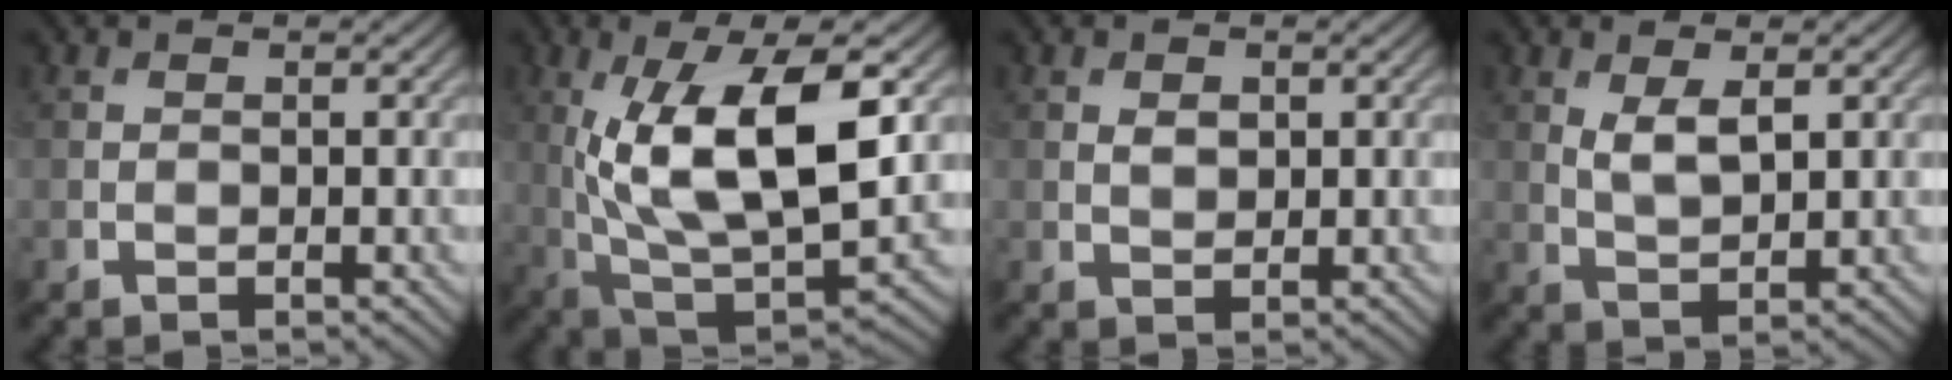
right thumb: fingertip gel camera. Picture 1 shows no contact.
{"total": 14.7, "force": [2.4, 5.8, 13.3], "torque": [-0.244, -0.003, 0.044]}
{"total": 1.4, "force": [0.5, 0.9, 1.0], "torque": [-0.018, -0.002, 0.011]}
{"total": 3.7, "force": [1.4, 1.4, 3.1], "torque": [-0.070, -0.004, 0.031]}